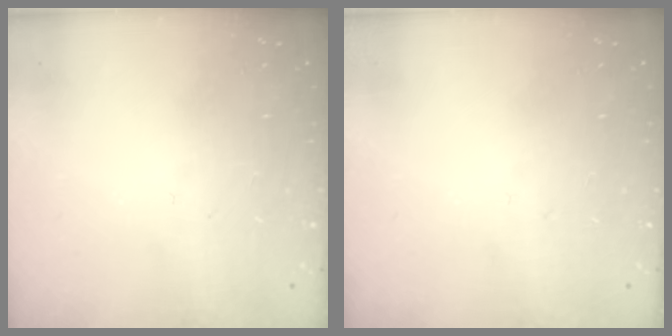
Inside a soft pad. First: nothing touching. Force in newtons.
{"total": 0.0}